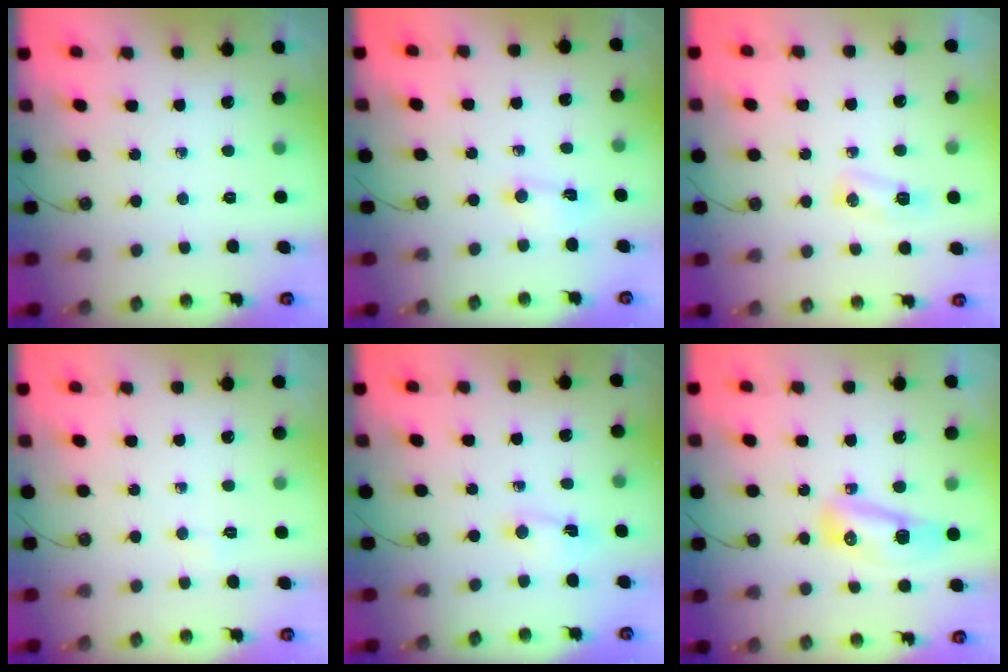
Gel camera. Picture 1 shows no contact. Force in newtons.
{"total": 2.5, "press": 2.5, "slide": 0.4}
{"total": 4.6, "press": 4.6, "slide": 0.7}
{"total": 2.8, "press": 2.7, "slide": 0.4}
{"total": 1.4, "press": 1.4, "slide": 0.1}
{"total": 9.4, "press": 9.3, "slide": 1.2}